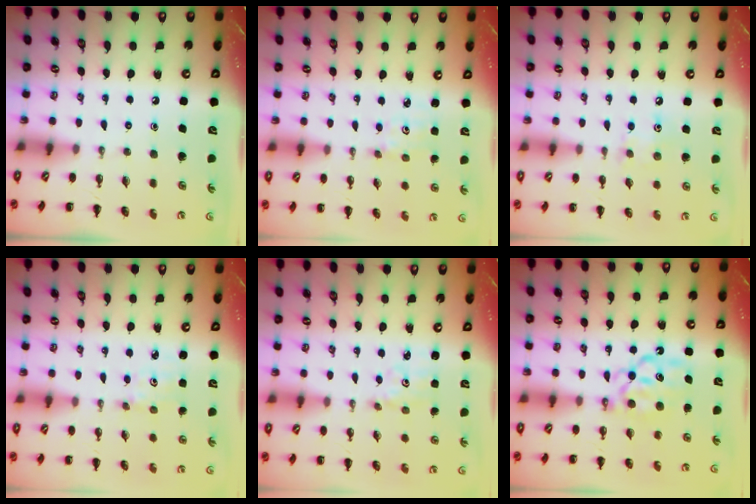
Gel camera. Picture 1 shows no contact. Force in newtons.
{"total": 1.2, "press": 1.1, "slide": 0.4}
{"total": 7.0, "press": 6.8, "slide": 1.5}
{"total": 1.2, "press": 1.1, "slide": 0.4}
{"total": 1.8, "press": 1.8, "slide": 0.5}
{"total": 8.5, "press": 8.4, "slide": 1.1}